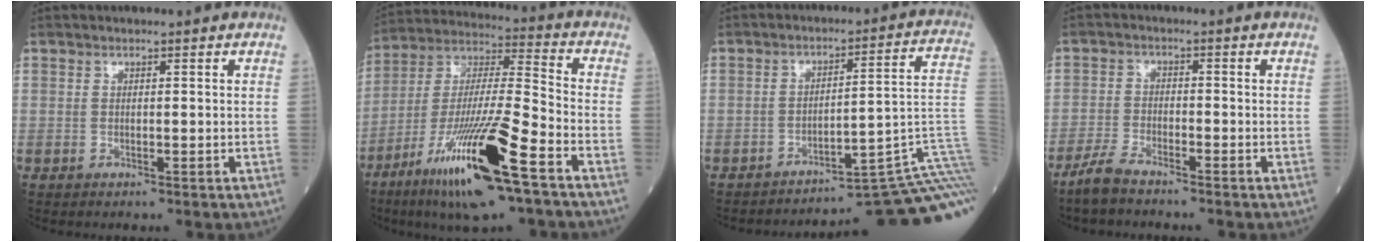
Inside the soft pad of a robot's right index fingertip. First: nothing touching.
{"total": 21.6, "force": [-11.5, 2.3, 18.2], "torque": [-0.358, -0.045, -0.209]}
{"total": 19.5, "force": [-15.0, 1.4, 12.5], "torque": [-0.069, 0.052, -0.191]}
{"total": 4.9, "force": [-4.1, 1.2, 2.3], "torque": [-0.063, -0.009, -0.083]}